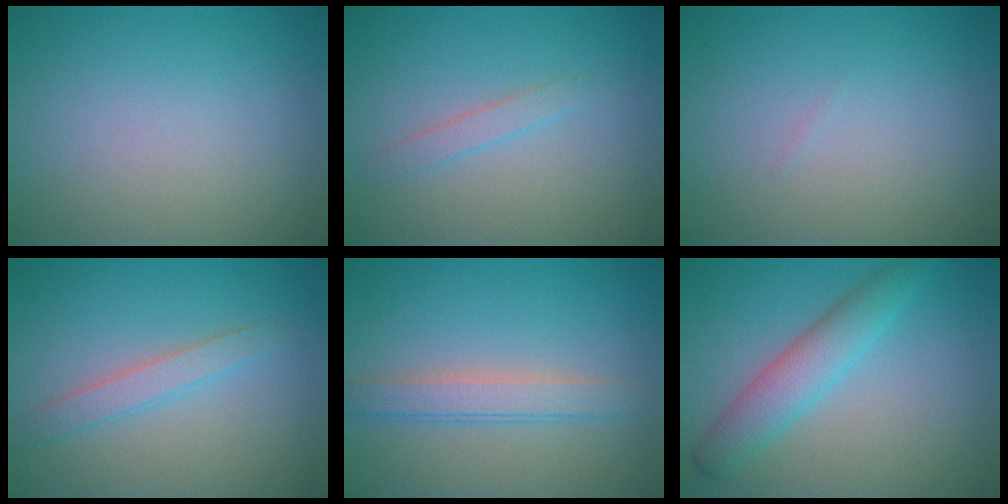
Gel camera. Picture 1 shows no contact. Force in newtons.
{"total": 1.2, "press": 1.2, "slide": 0.1}
{"total": 0.0}
{"total": 2.0, "press": 2.0, "slide": 0.1}
{"total": 2.7, "press": 2.7, "slide": 0.0}
{"total": 3.8, "press": 3.8, "slide": 0.1}